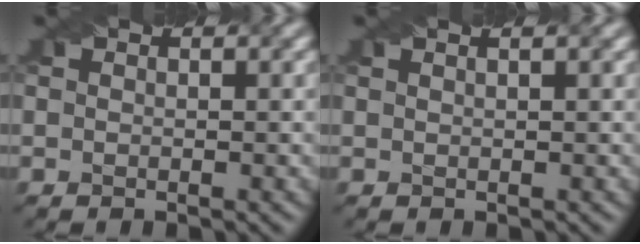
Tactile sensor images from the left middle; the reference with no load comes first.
{"total": 2.6, "force": [1.4, 1.3, 1.7], "torque": [-0.003, 0.011, -0.007]}